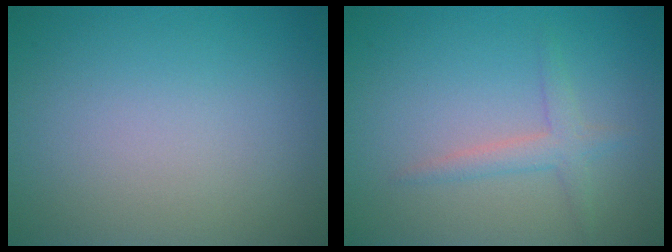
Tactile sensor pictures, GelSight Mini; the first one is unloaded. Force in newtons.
{"total": 2.0, "press": 2.0, "slide": 0.1}